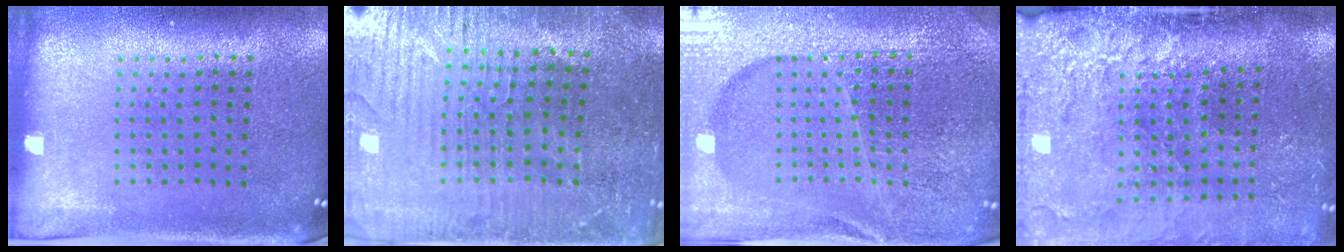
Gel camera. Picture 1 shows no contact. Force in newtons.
{"total": 3.1, "press": 3.1, "slide": 0.6}
{"total": 5.5, "press": 5.0, "slide": 2.4}
{"total": 4.5, "press": 3.6, "slide": 2.6}